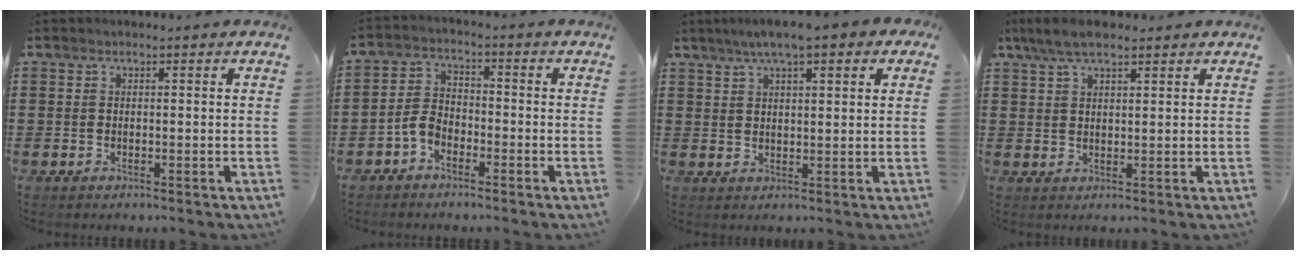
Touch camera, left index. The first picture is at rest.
{"total": 4.0, "force": [-2.8, 2.2, 1.9], "torque": [-0.058, 0.004, -0.061]}
{"total": 5.5, "force": [3.6, 0.8, 4.1], "torque": [-0.086, 0.007, 0.062]}
{"total": 5.6, "force": [3.9, 1.8, 3.6], "torque": [-0.079, 0.001, 0.073]}